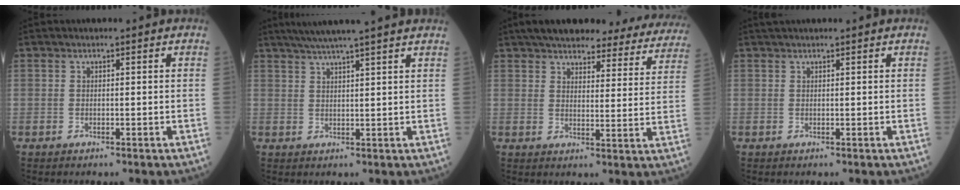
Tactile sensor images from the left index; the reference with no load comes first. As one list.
[{"total": 9.5, "force": [7.9, -1.1, 5.2], "torque": [-0.082, 0.026, 0.104]}, {"total": 26.8, "force": [23.6, 6.9, 10.6], "torque": [-0.146, -0.019, 0.270]}, {"total": 1.1, "force": [0.9, -0.1, 0.5], "torque": [-0.008, 0.015, 0.023]}]